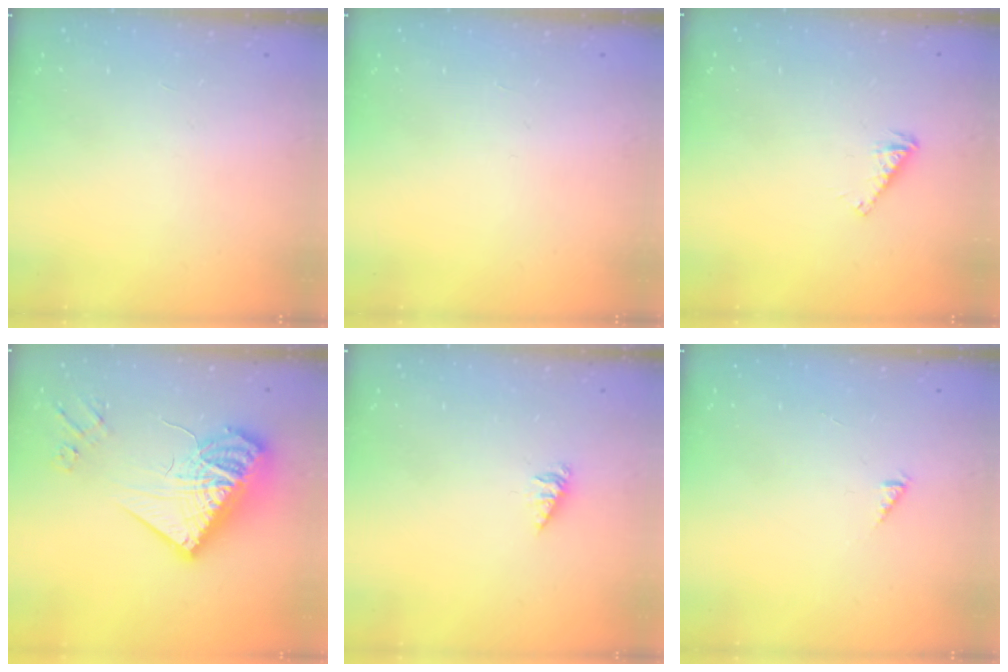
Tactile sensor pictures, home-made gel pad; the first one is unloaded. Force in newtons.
{"total": 0.0}
{"total": 3.7, "press": 3.7, "slide": 0.1}
{"total": 21.0, "press": 20.9, "slide": 2.0}
{"total": 1.3, "press": 1.3, "slide": 0.2}
{"total": 0.0}